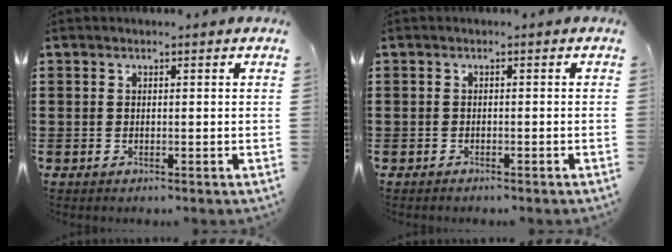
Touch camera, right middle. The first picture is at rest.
{"total": 0.7, "force": [-0.7, 0.1, 0.0], "torque": [-0.002, 0.000, -0.015]}